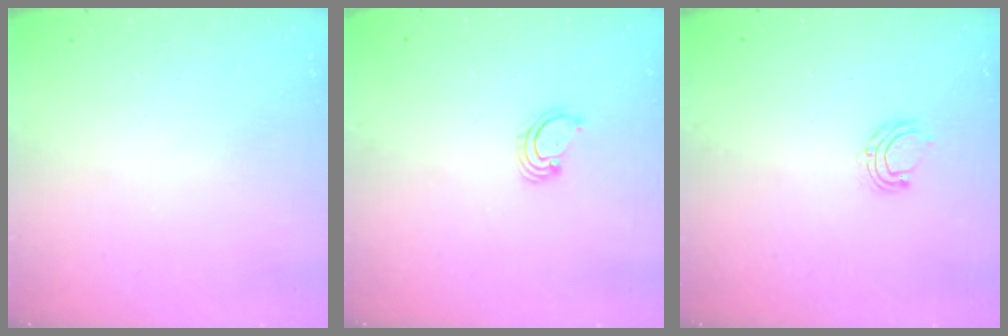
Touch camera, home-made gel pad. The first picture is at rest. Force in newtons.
{"total": 2.4, "press": 2.4, "slide": 0.2}
{"total": 5.9, "press": 5.9, "slide": 0.4}